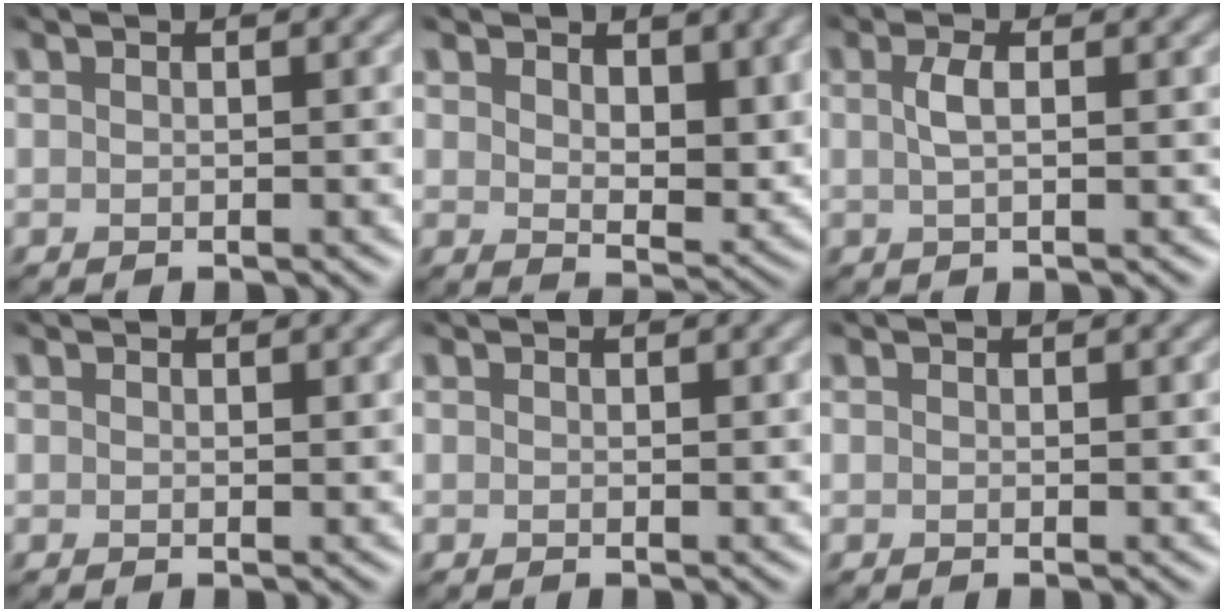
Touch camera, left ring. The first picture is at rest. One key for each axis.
{"total": 4.6, "fx": 2.6, "fy": 2.7, "fz": 2.8, "tx": -0.049, "ty": -0.013, "tz": 0.033}
{"total": 1.4, "fx": -0.3, "fy": 0.3, "fz": 1.3, "tx": -0.023, "ty": -0.002, "tz": -0.010}
{"total": 0.0}
{"total": 0.0}
{"total": 0.0}